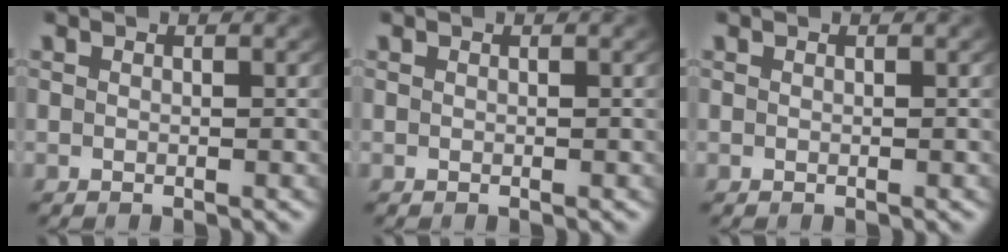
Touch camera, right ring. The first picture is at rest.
{"total": 0.0}
{"total": 0.0}